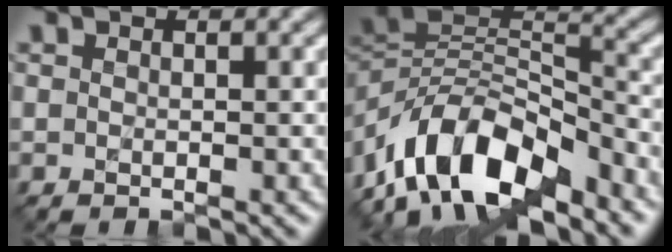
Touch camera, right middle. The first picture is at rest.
{"total": 11.3, "force": [-7.3, 5.0, 7.0], "torque": [-0.116, 0.010, -0.147]}